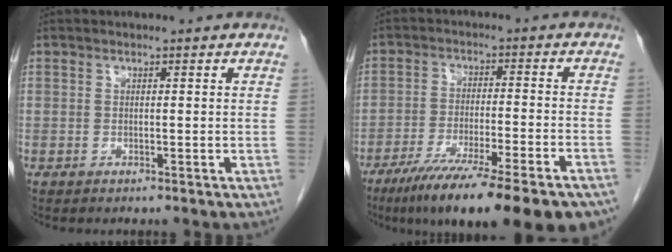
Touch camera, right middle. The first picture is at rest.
{"total": 21.0, "force": [-15.9, 2.1, 13.5], "torque": [-0.153, -0.033, -0.238]}